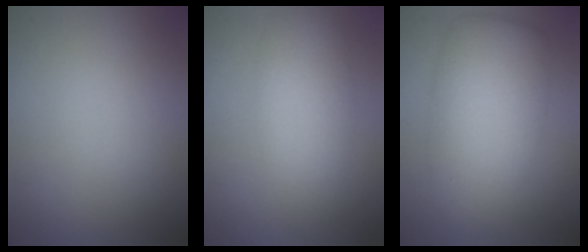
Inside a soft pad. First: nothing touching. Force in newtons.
{"total": 4.5, "press": 4.5, "slide": 0.4}
{"total": 7.9, "press": 7.9, "slide": 0.1}